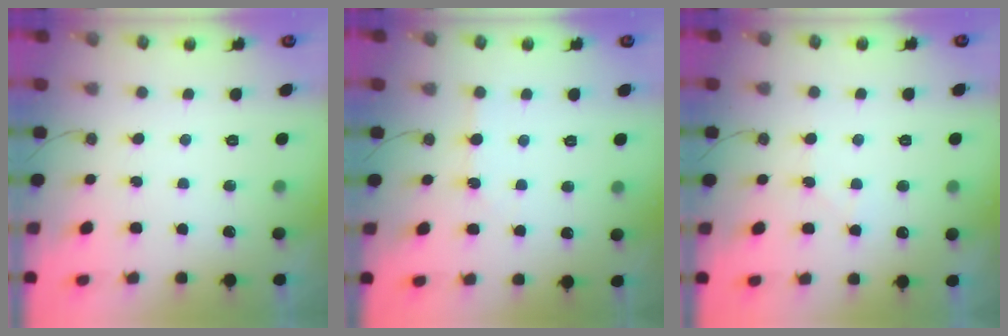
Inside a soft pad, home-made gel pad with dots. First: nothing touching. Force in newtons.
{"total": 1.4, "press": 1.3, "slide": 0.3}
{"total": 4.7, "press": 4.6, "slide": 0.6}